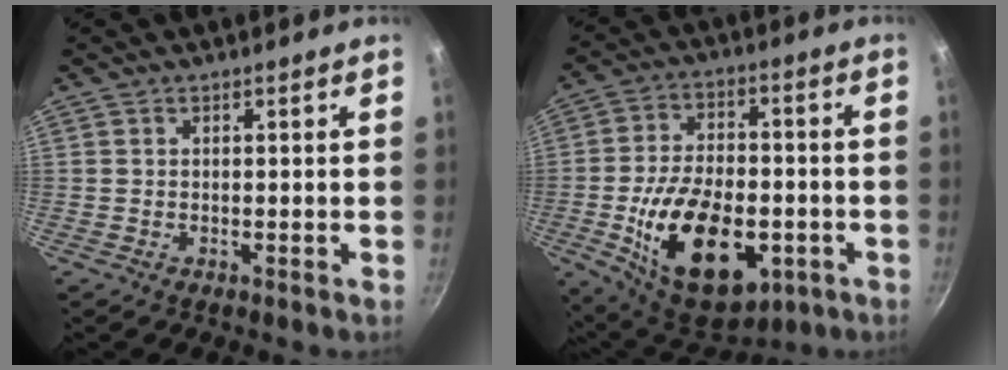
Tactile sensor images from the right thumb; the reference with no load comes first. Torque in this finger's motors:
{"motor_torque": [0.23, 1.18, 1.90, -0.87, 0.21]}